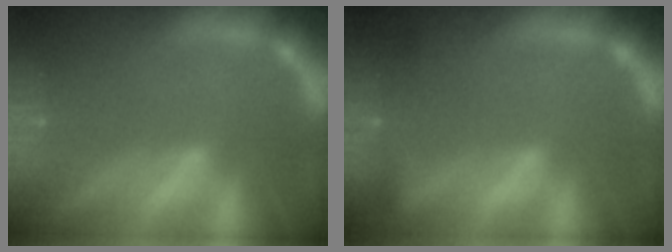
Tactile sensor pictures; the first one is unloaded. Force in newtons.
{"total": 2.4}